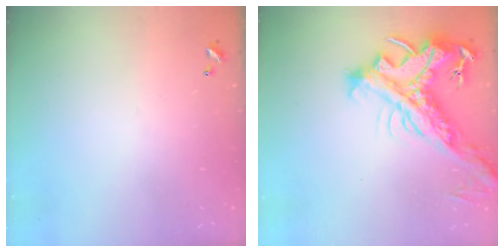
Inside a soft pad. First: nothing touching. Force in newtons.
{"total": 9.3, "press": 9.1, "slide": 2.0}